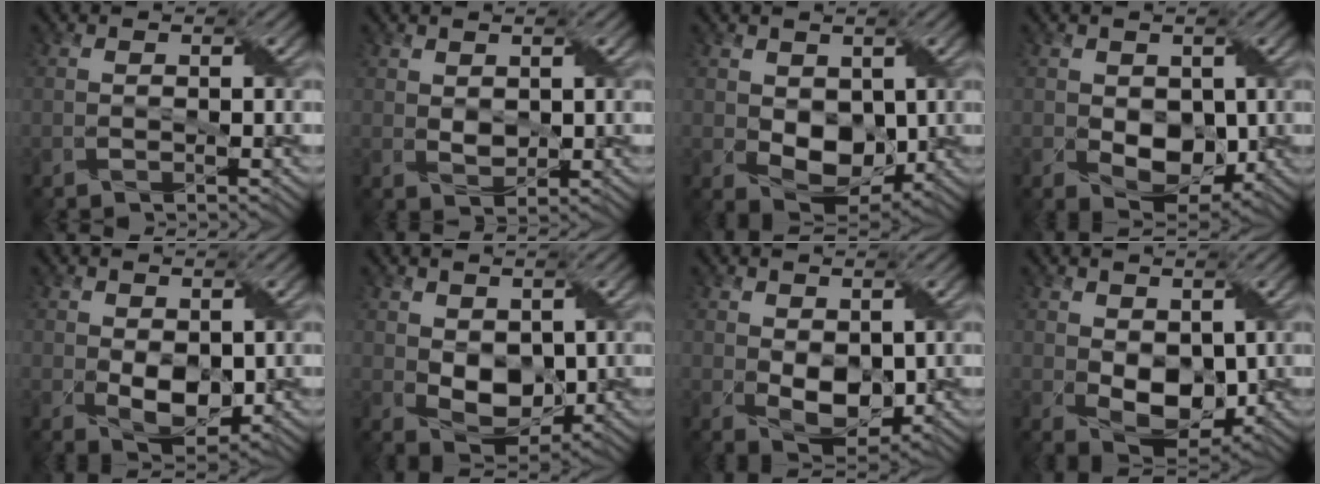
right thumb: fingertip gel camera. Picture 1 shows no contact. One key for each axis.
{"total": 1.8, "fx": 1.0, "fy": 1.2, "fz": 1.0, "tx": -0.023, "ty": -0.003, "tz": 0.021}
{"total": 6.5, "fx": 0.4, "fy": 4.8, "fz": 4.4, "tx": -0.089, "ty": -0.015, "tz": 0.009}
{"total": 5.6, "fx": -0.2, "fy": 4.1, "fz": 3.7, "tx": -0.073, "ty": -0.022, "tz": 0.004}
{"total": 4.9, "fx": 0.1, "fy": 3.2, "fz": 3.7, "tx": -0.074, "ty": -0.016, "tz": 0.009}
{"total": 5.8, "fx": 0.9, "fy": 4.1, "fz": 4.0, "tx": -0.086, "ty": -0.014, "tz": 0.022}
{"total": 5.3, "fx": 0.5, "fy": 3.5, "fz": 3.9, "tx": -0.081, "ty": -0.013, "tz": 0.014}
{"total": 6.5, "fx": 0.6, "fy": 4.4, "fz": 4.8, "tx": -0.095, "ty": -0.016, "tz": 0.014}